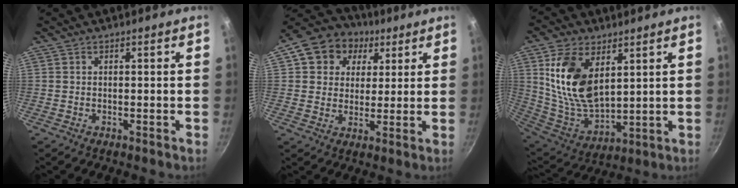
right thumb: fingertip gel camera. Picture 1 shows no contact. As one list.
[{"total": 13.2, "force": [5.3, 10.7, 5.7], "torque": [-0.073, 0.010, 0.078]}, {"total": 16.8, "force": [5.6, 9.6, 12.5], "torque": [-0.224, -0.038, 0.124]}]